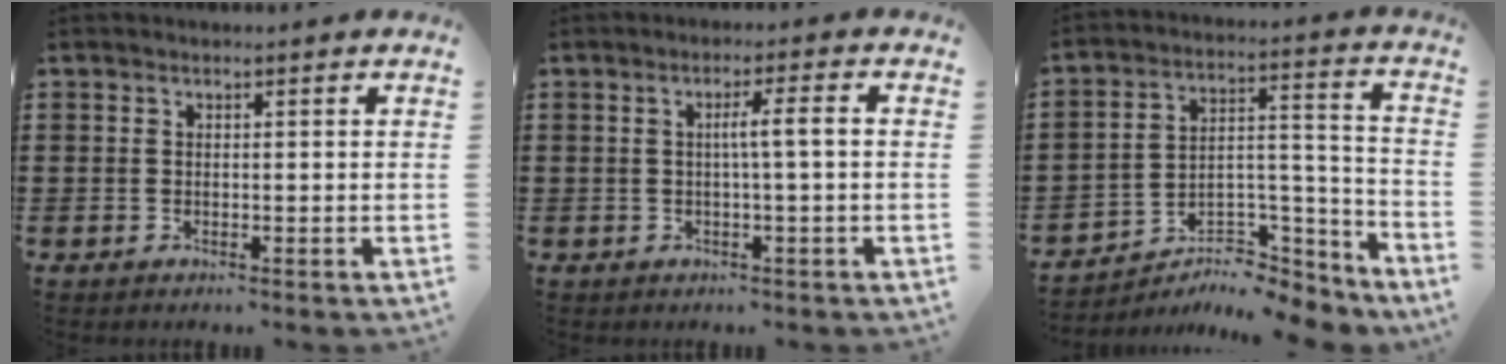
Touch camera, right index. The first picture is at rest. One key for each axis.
{"total": 3.3, "fx": -0.2, "fy": -0.3, "fz": 3.3, "tx": -0.059, "ty": -0.005, "tz": -0.007}
{"total": 6.7, "fx": -5.9, "fy": 2.5, "fz": 2.1, "tx": -0.029, "ty": 0.013, "tz": -0.111}